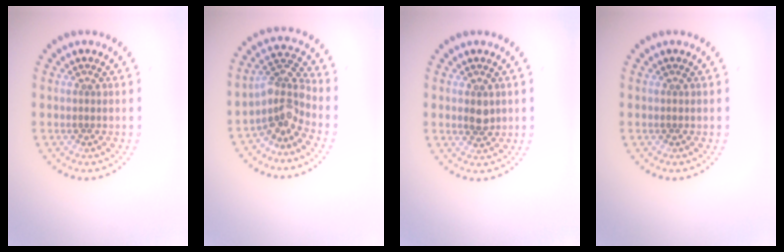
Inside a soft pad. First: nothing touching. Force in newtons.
{"total": 3.5, "press": 2.6, "slide": 2.3}
{"total": 1.6, "press": 1.6, "slide": 0.2}
{"total": 0.0}